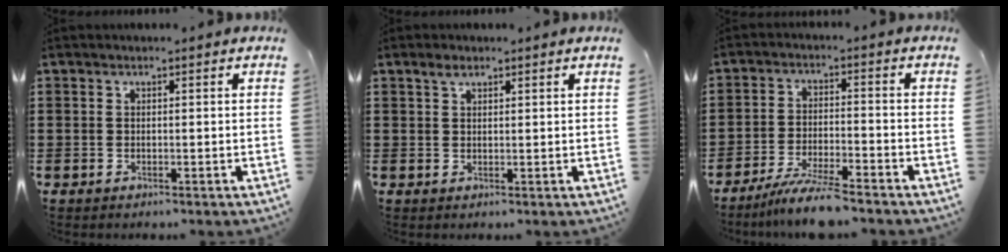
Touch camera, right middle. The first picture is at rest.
{"total": 1.8, "force": [1.4, 0.7, 0.9], "torque": [-0.020, 0.002, 0.027]}
{"total": 6.6, "force": [-5.7, 0.0, 3.1], "torque": [-0.067, -0.017, -0.109]}